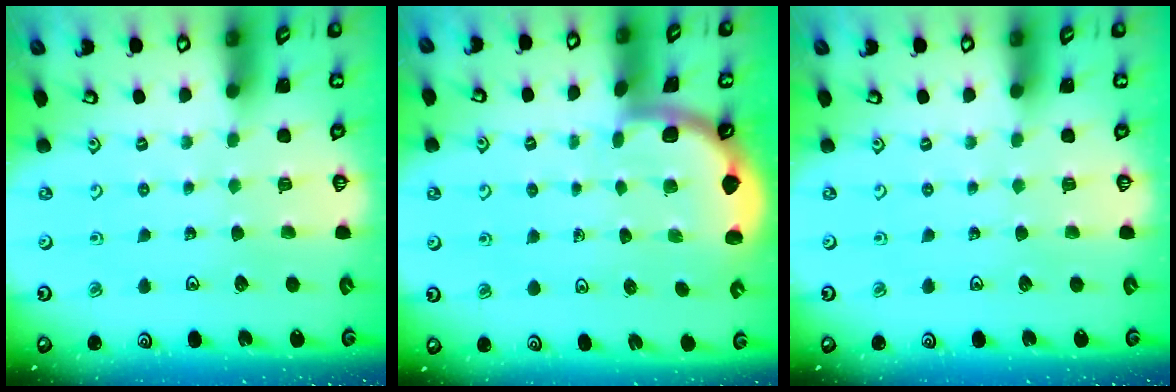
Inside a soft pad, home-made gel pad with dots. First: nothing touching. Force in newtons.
{"total": 1.9, "press": 1.9, "slide": 0.0}
{"total": 0.0}